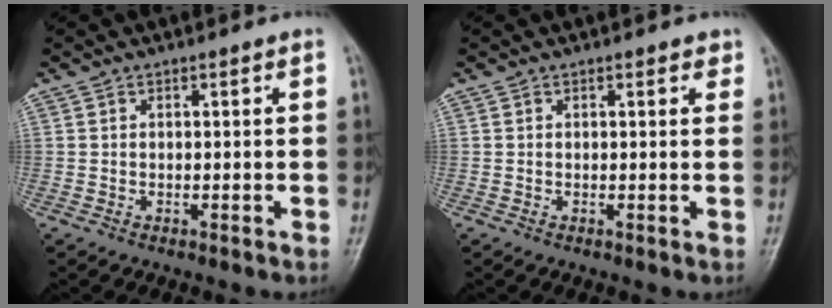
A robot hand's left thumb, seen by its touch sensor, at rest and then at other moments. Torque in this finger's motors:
{"motor_torque": [-0.73, 0.03, -0.06, 0.14, 0.00]}